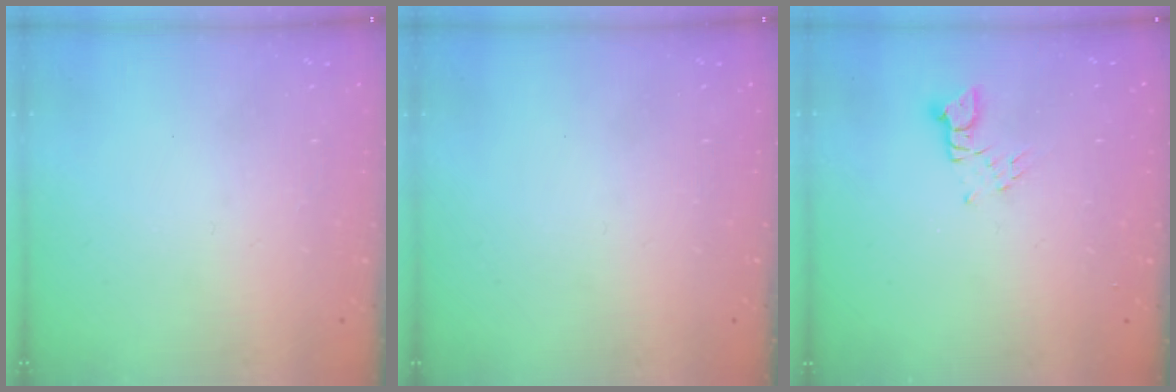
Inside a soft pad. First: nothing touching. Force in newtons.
{"total": 0.0}
{"total": 2.3, "press": 2.3, "slide": 0.2}